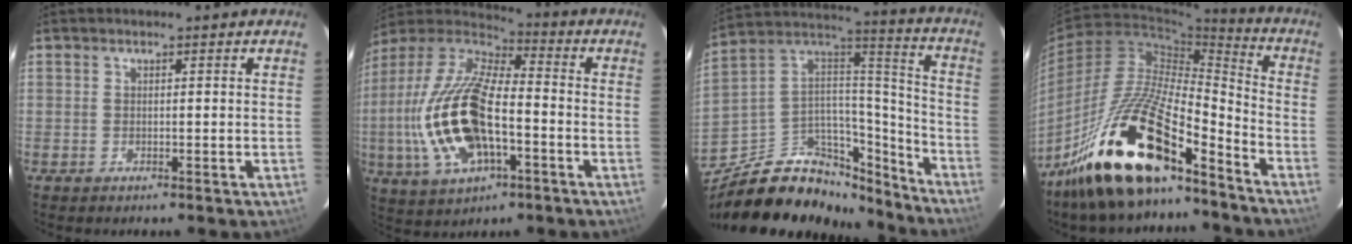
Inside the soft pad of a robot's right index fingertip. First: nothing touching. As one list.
[{"total": 21.7, "force": [-5.0, 9.8, 18.7], "torque": [-0.405, -0.009, -0.091]}, {"total": 25.8, "force": [-19.8, 12.3, 11.0], "torque": [-0.201, 0.065, -0.298]}, {"total": 20.8, "force": [-14.6, 6.2, 13.4], "torque": [-0.256, -0.001, -0.271]}]